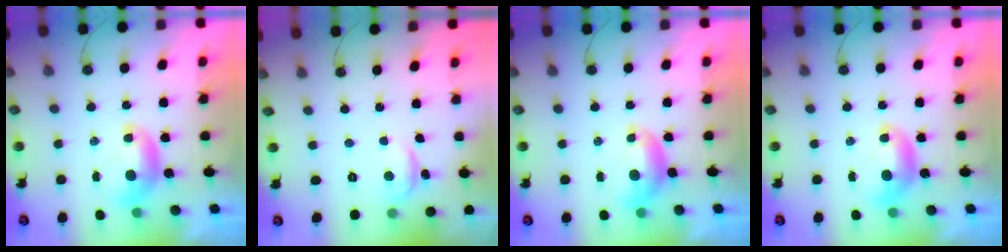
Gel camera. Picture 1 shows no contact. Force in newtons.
{"total": 1.1, "press": 0.9, "slide": 0.7}
{"total": 1.0, "press": 0.4, "slide": 0.9}
{"total": 0.0}